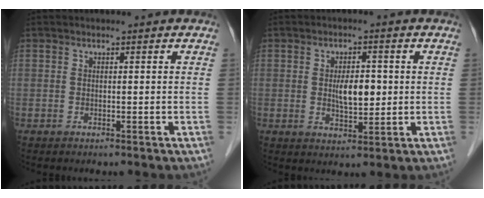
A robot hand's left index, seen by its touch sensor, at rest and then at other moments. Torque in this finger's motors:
{"motor_torque": [0.69, 0.41, 0.12, 0.09]}